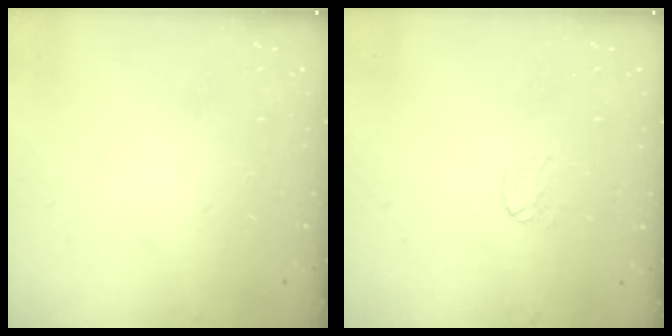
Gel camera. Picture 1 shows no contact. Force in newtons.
{"total": 3.1, "press": 3.1, "slide": 0.3}